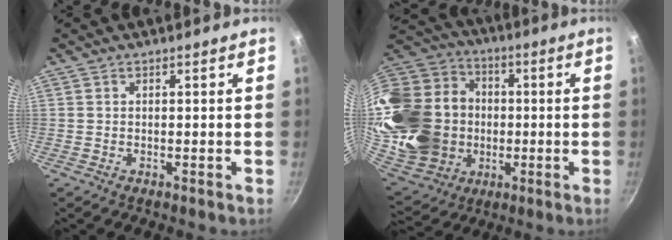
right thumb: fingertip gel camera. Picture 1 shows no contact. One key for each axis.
{"total": 27.7, "fx": -0.5, "fy": 23.2, "fz": 15.3, "tx": -0.291, "ty": 0.035, "tz": 0.018}